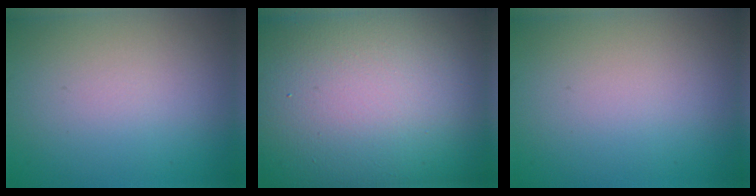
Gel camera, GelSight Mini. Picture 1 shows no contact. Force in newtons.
{"total": 27.3, "press": 27.3, "slide": 1.3}
{"total": 0.0}